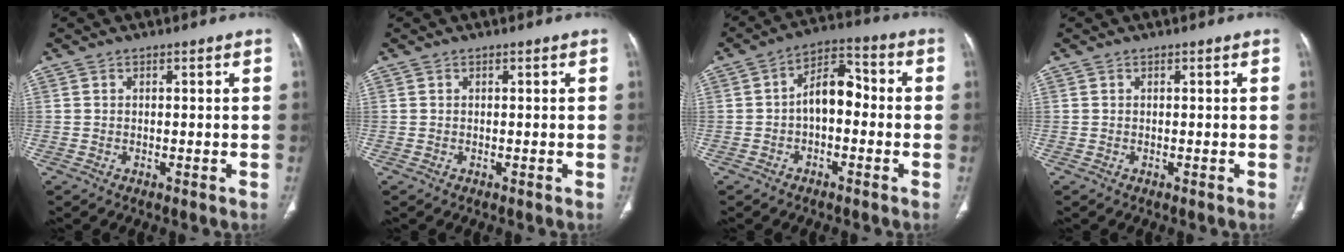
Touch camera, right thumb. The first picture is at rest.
{"total": 0.0}
{"total": 8.3, "force": [-0.9, 5.0, 6.6], "torque": [-0.087, 0.036, -0.027]}
{"total": 0.0}